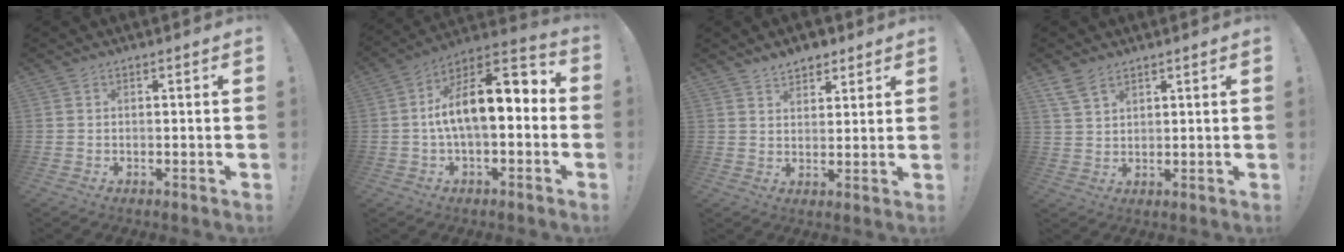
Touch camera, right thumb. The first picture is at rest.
{"total": 15.1, "force": [1.2, 6.7, 13.4], "torque": [-0.226, 0.001, 0.021]}
{"total": 5.5, "force": [4.5, 3.0, 1.3], "torque": [-0.009, -0.025, 0.081]}
{"total": 5.7, "force": [4.0, 3.1, 2.6], "torque": [-0.047, -0.017, 0.079]}